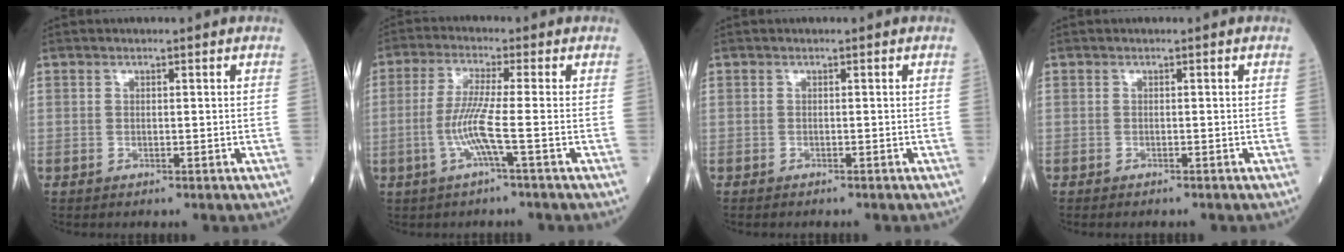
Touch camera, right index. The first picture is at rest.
{"total": 6.0, "force": [-1.7, -0.8, 5.7], "torque": [-0.122, -0.004, -0.039]}
{"total": 1.1, "force": [-1.0, 0.2, 0.4], "torque": [-0.006, -0.002, -0.013]}
{"total": 1.5, "force": [-1.3, 0.3, 0.5], "torque": [-0.007, -0.003, -0.017]}